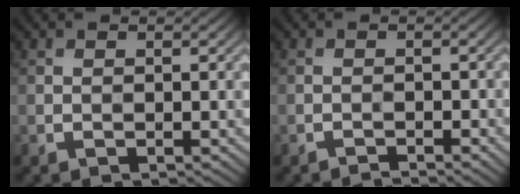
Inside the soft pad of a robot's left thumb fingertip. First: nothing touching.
{"total": 1.2, "force": [-1.1, 0.1, 0.4], "torque": [-0.004, 0.003, -0.022]}